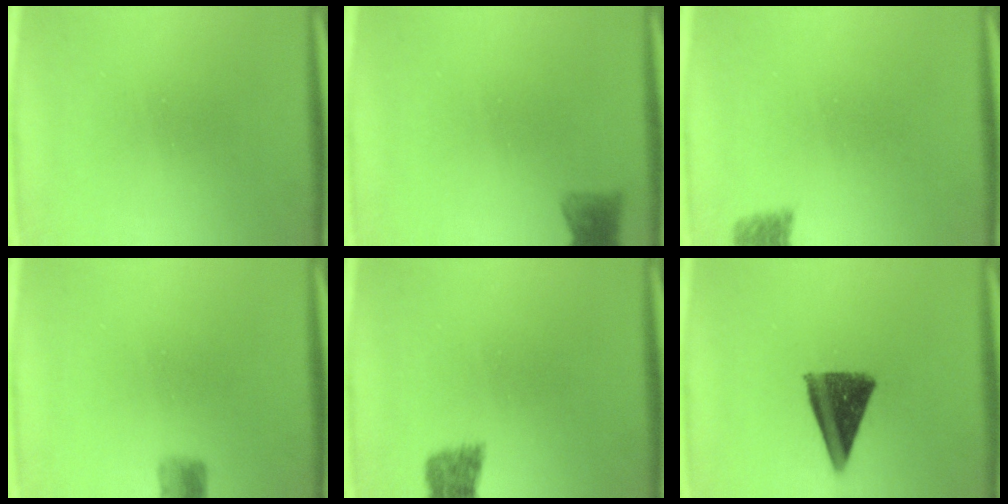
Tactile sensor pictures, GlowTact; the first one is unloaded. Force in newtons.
{"total": 2.0}
{"total": 2.7}
{"total": 2.4}
{"total": 2.3}
{"total": 10.4}